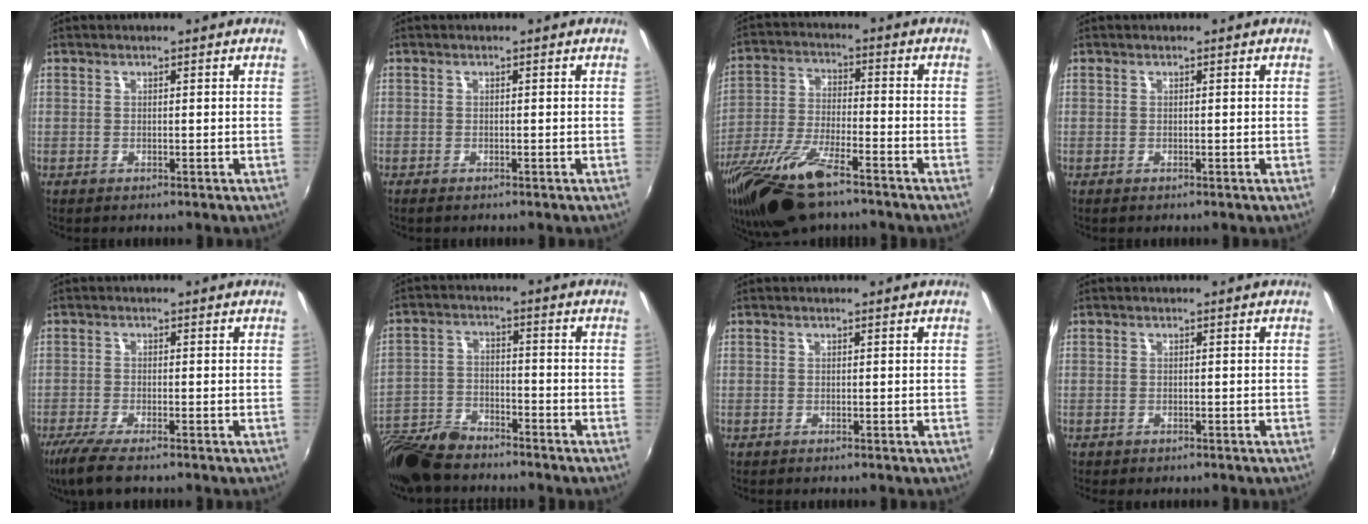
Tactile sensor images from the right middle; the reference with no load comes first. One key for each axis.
{"total": 1.1, "fx": -0.9, "fy": 0.3, "fz": 0.6, "tx": -0.012, "ty": -0.004, "tz": -0.015}
{"total": 18.1, "fx": -12.7, "fy": 4.8, "fz": 12.0, "tx": -0.254, "ty": -0.047, "tz": -0.238}
{"total": 0.0}
{"total": 6.5, "fx": -4.9, "fy": 0.9, "fz": 4.2, "tx": -0.103, "ty": -0.027, "tz": -0.092}
{"total": 12.6, "fx": -10.6, "fy": 4.0, "fz": 5.5, "tx": -0.135, "ty": -0.012, "tz": -0.203}
{"total": 0.0}
{"total": 0.6, "fx": -0.4, "fy": 0.4, "fz": 0.0, "tx": -0.004, "ty": -0.002, "tz": -0.006}